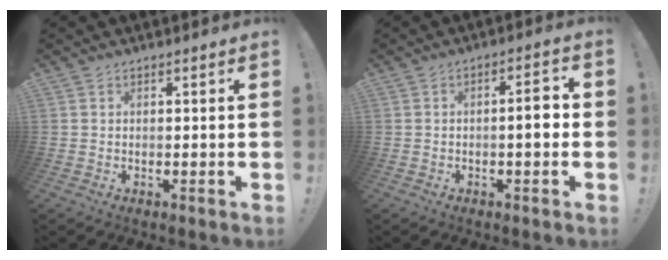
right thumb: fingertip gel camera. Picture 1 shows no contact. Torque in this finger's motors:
{"motor_torque": [-0.06, 0.14, 0.34, -0.08, 0.10]}